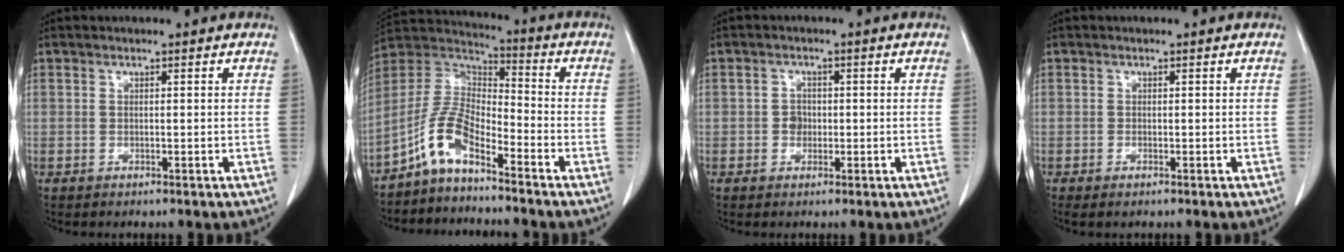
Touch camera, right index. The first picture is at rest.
{"total": 8.6, "force": [-5.8, 2.7, 5.8], "torque": [-0.138, 0.020, -0.121]}
{"total": 1.9, "force": [-0.4, 1.7, 1.0], "torque": [-0.013, 0.006, -0.005]}
{"total": 1.0, "force": [-0.7, 0.3, 0.7], "torque": [-0.014, -0.002, -0.008]}